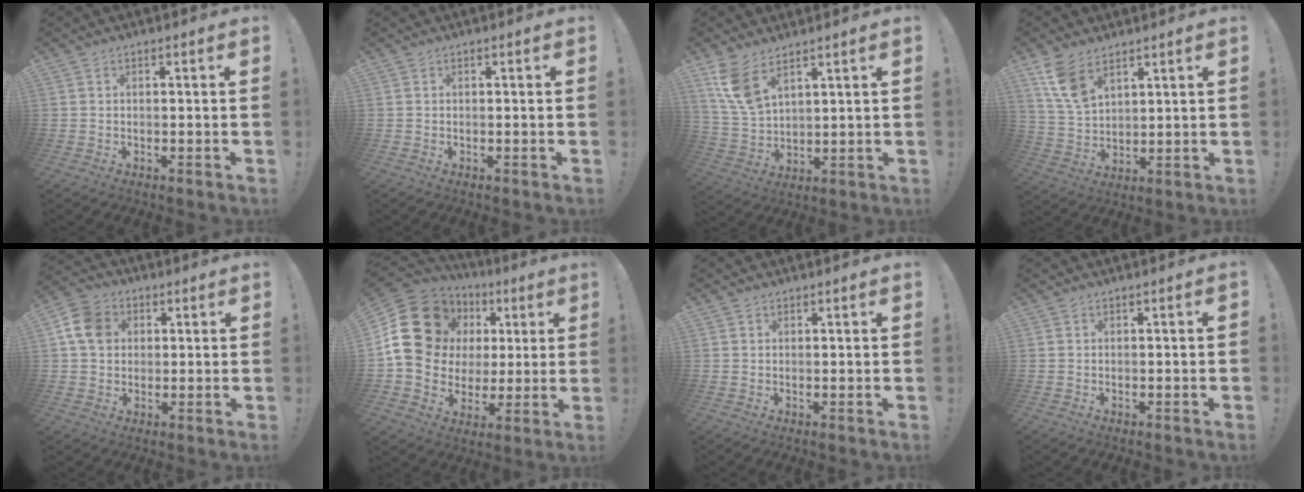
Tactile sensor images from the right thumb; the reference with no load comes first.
{"total": 0.0}
{"total": 9.5, "force": [6.2, 4.4, 5.7], "torque": [-0.105, -0.030, 0.120]}
{"total": 9.9, "force": [6.3, 5.3, 5.5], "torque": [-0.089, -0.027, 0.122]}
{"total": 10.6, "force": [3.1, 8.8, 5.0], "torque": [-0.069, 0.000, 0.063]}
{"total": 21.2, "force": [5.9, 17.1, 11.0], "torque": [-0.166, -0.020, 0.141]}
{"total": 0.5, "force": [0.5, 0.2, 0.0], "torque": [0.004, -0.002, 0.009]}
{"total": 0.6, "force": [-0.4, -0.3, 0.3], "torque": [-0.010, 0.002, -0.006]}